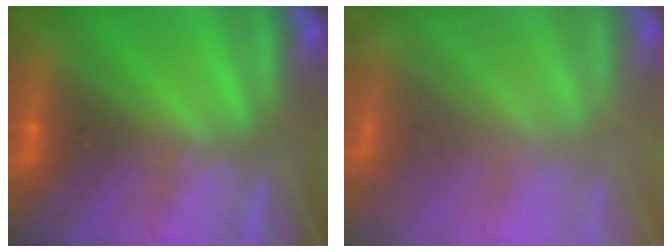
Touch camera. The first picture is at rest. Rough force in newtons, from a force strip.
{"total": 11.2}